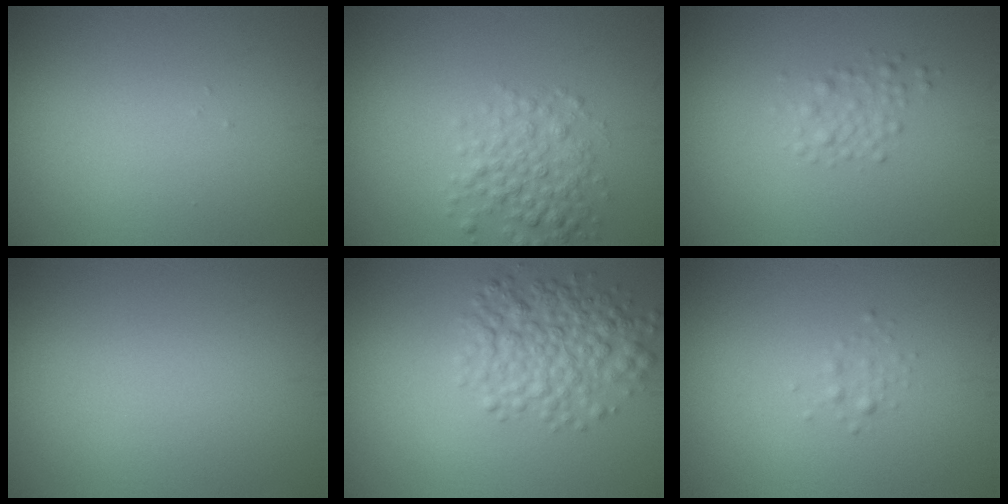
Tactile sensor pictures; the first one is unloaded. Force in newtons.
{"total": 3.5, "press": 3.5, "slide": 0.1}
{"total": 1.6, "press": 1.6, "slide": 0.1}
{"total": 0.0}
{"total": 5.0, "press": 5.0, "slide": 0.1}
{"total": 0.8, "press": 0.8, "slide": 0.0}